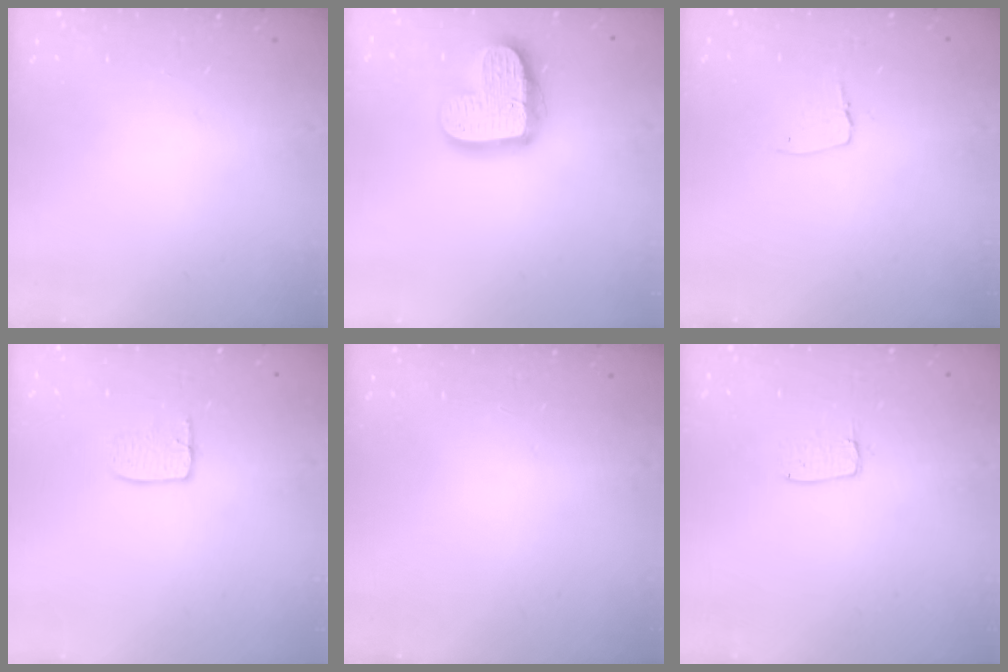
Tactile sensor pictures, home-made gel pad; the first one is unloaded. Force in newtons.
{"total": 16.4, "press": 16.4, "slide": 1.0}
{"total": 5.4, "press": 5.3, "slide": 0.5}
{"total": 4.9, "press": 4.9, "slide": 0.3}
{"total": 0.0}
{"total": 3.8, "press": 3.8, "slide": 0.3}